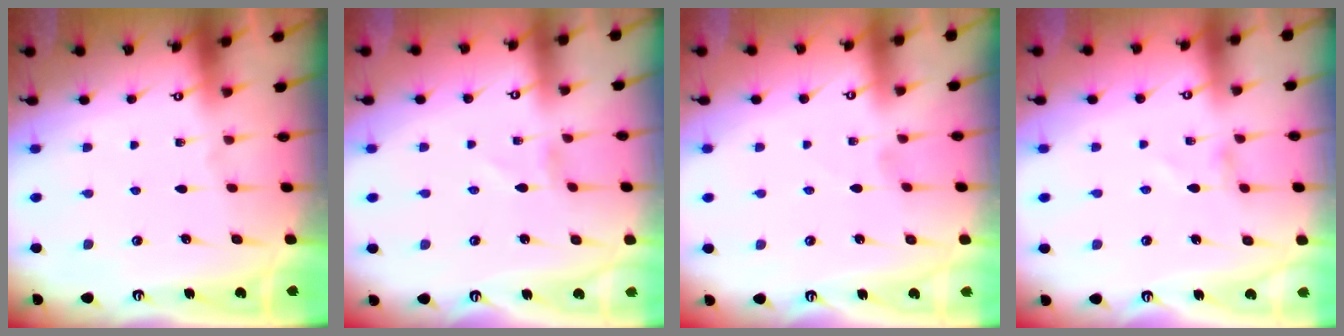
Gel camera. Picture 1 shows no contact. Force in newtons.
{"total": 1.0, "press": 1.0, "slide": 0.1}
{"total": 0.9, "press": 0.9, "slide": 0.1}
{"total": 0.0}